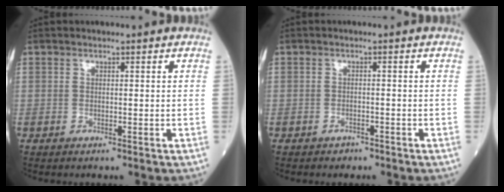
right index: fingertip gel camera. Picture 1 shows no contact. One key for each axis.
{"total": 1.3, "fx": -1.1, "fy": 0.7, "fz": 0.1, "tx": -0.005, "ty": 0.002, "tz": -0.017}